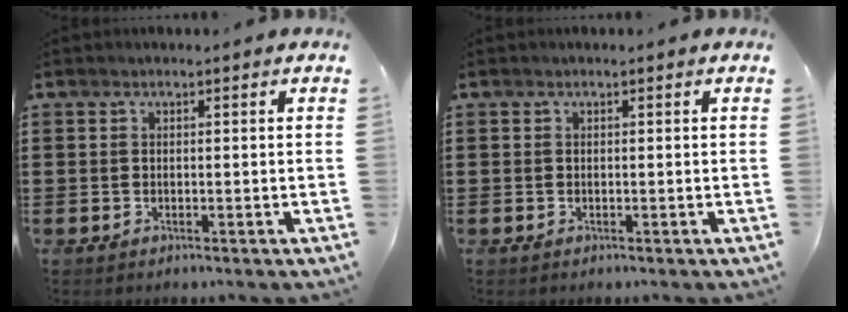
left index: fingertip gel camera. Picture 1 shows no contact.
{"total": 0.0}